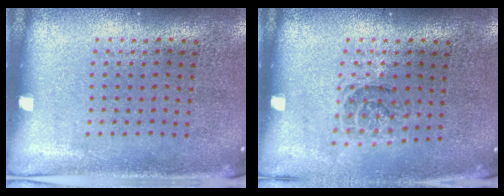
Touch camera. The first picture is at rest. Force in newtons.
{"total": 1.1, "press": 1.0, "slide": 0.4}